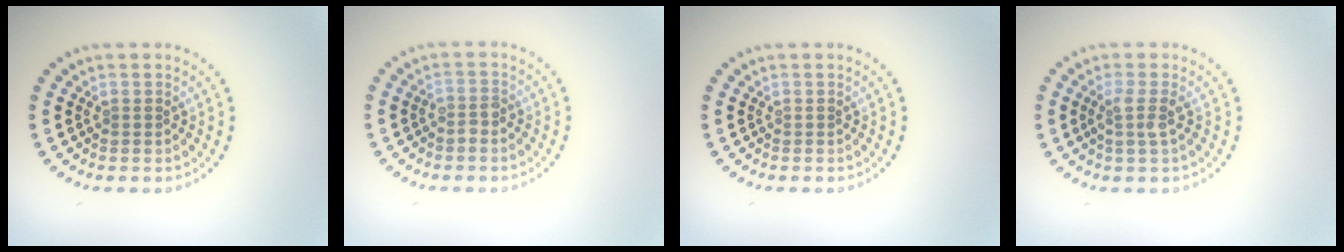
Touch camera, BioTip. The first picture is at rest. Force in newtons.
{"total": 1.2, "press": 0.9, "slide": 0.7}
{"total": 0.0}
{"total": 1.8, "press": 1.3, "slide": 1.2}